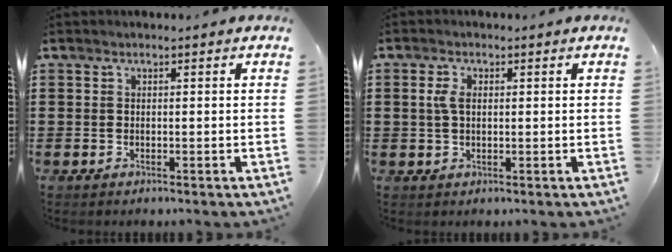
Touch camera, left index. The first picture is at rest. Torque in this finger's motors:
{"motor_torque": [-0.03, 0.21, -0.03, -0.05]}